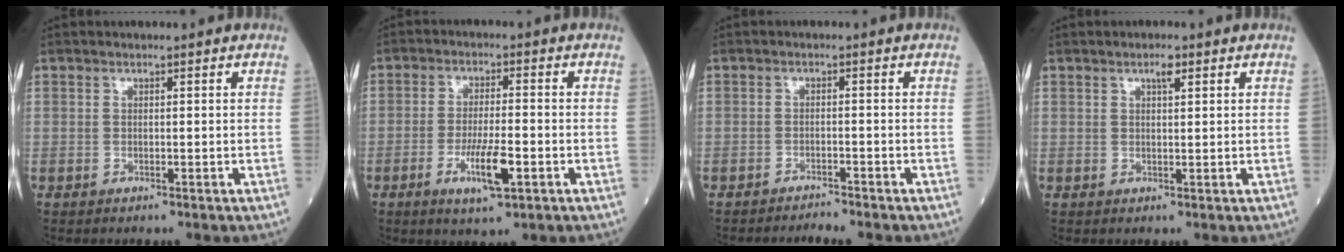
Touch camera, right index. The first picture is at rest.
{"total": 7.5, "force": [-2.9, 1.5, 6.8], "torque": [-0.130, -0.010, -0.046]}
{"total": 3.2, "force": [-3.1, 0.1, 0.6], "torque": [-0.017, -0.004, -0.047]}
{"total": 2.3, "force": [1.2, 0.7, 1.8], "torque": [-0.038, 0.003, 0.023]}